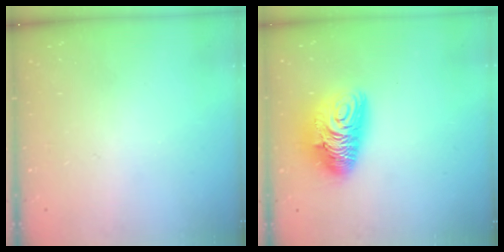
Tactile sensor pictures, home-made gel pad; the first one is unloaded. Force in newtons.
{"total": 13.0, "press": 12.9, "slide": 1.6}